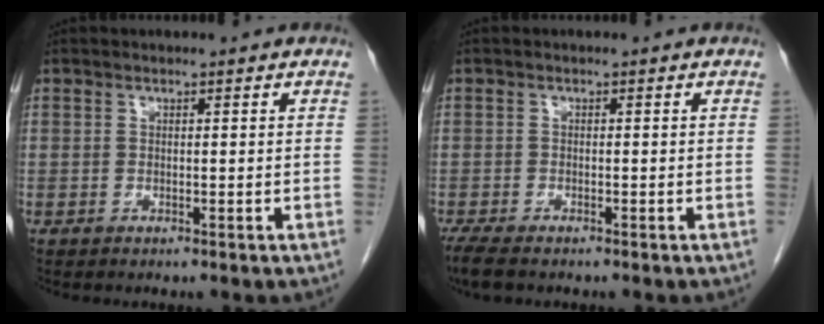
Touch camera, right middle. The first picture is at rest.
{"total": 3.9, "force": [-3.0, 1.1, 2.2], "torque": [-0.046, -0.013, -0.047]}